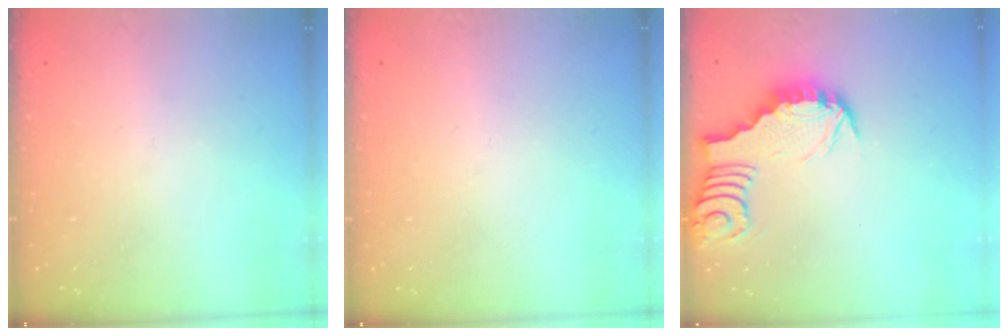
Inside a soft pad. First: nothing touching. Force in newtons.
{"total": 0.0}
{"total": 3.2, "press": 3.2, "slide": 0.4}